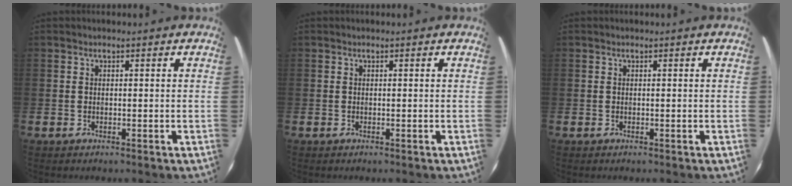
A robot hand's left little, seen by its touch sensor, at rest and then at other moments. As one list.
[{"total": 0.0}, {"total": 0.0}]